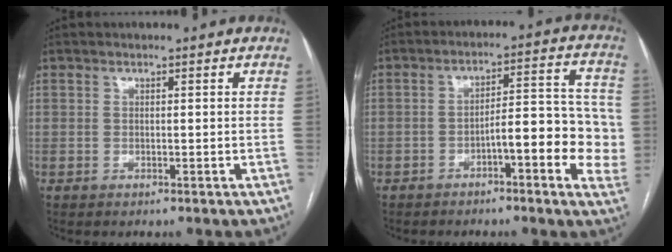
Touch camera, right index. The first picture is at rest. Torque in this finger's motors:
{"motor_torque": [1.60, -0.44, 0.79, 0.15]}